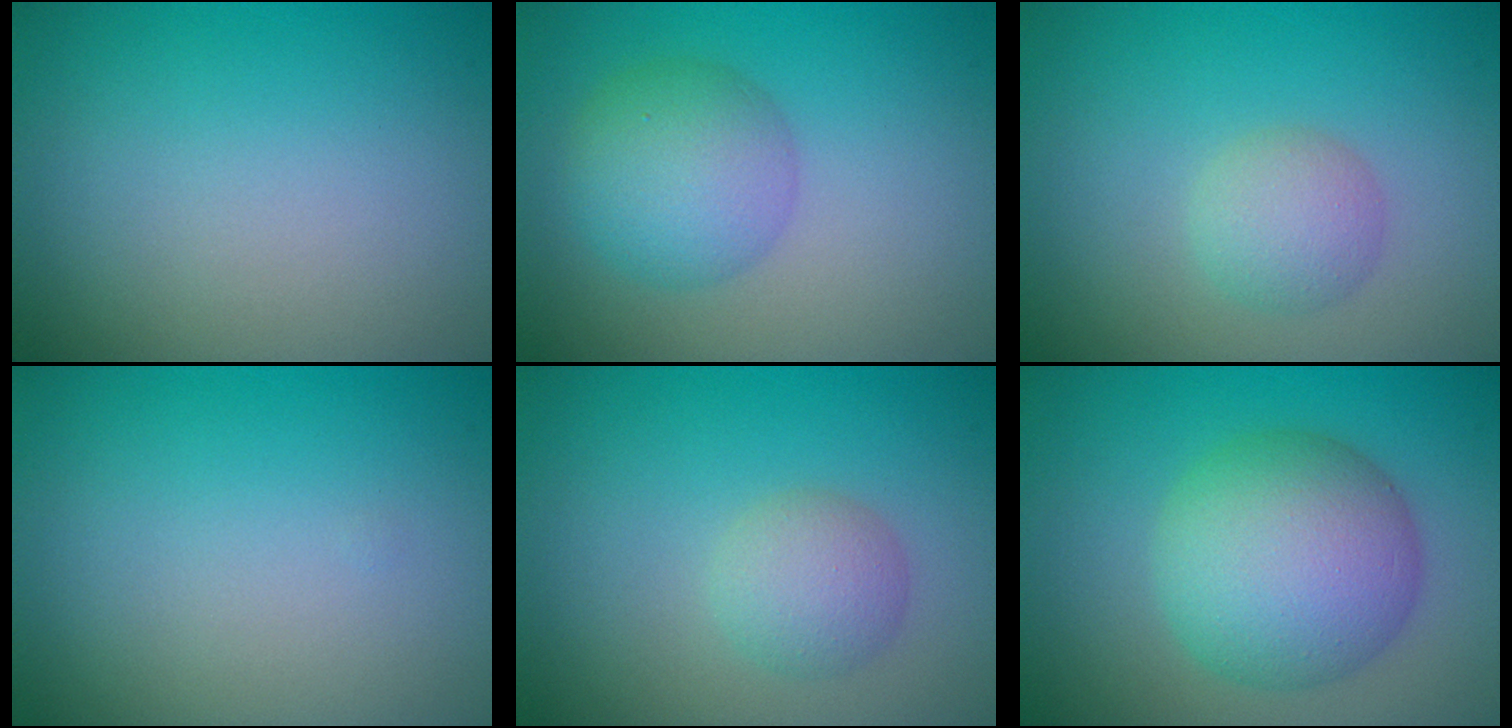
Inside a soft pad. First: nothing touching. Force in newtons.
{"total": 4.7, "press": 4.7, "slide": 0.1}
{"total": 2.3, "press": 2.3, "slide": 0.1}
{"total": 0.0}
{"total": 2.5, "press": 2.4, "slide": 0.2}
{"total": 8.1, "press": 8.1, "slide": 0.1}